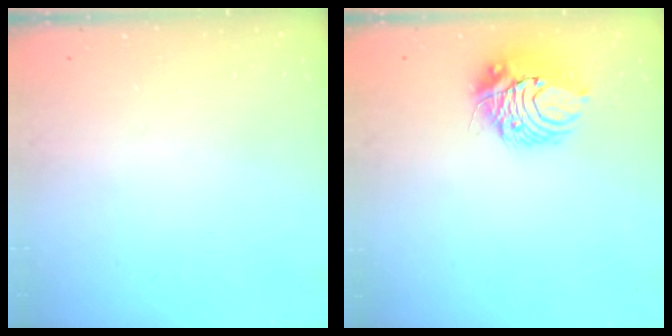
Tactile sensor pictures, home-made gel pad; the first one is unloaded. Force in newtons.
{"total": 10.0, "press": 10.0, "slide": 0.2}